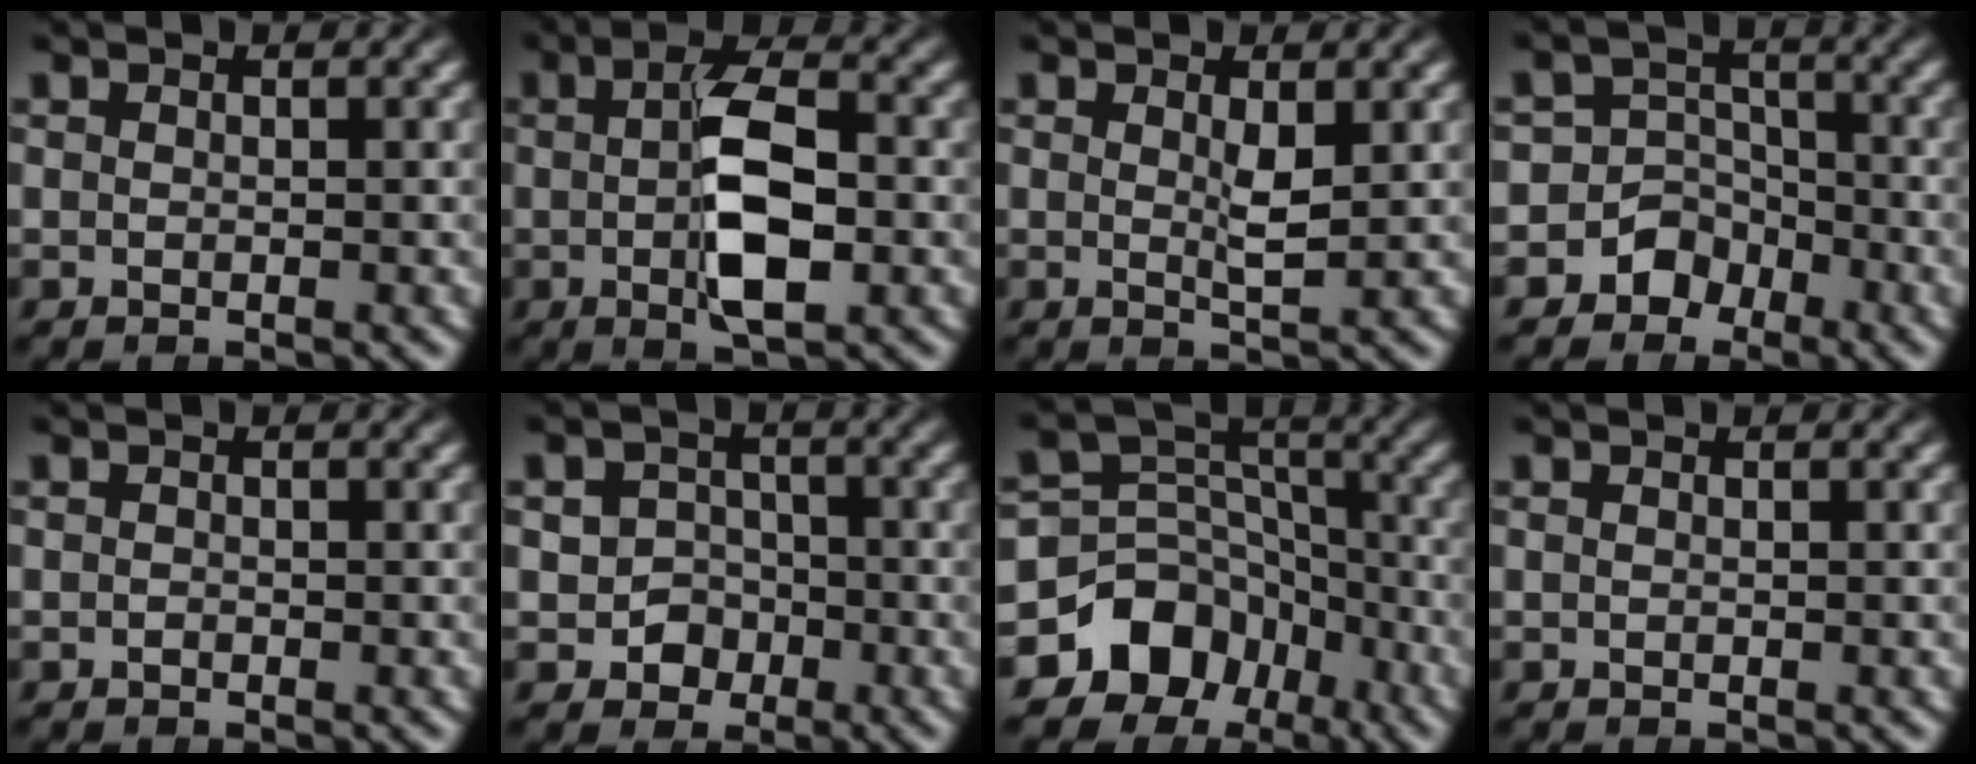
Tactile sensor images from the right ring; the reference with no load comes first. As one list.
[{"total": 5.7, "force": [-0.5, 1.6, 5.5], "torque": [-0.089, -0.006, -0.007]}, {"total": 1.5, "force": [0.5, -0.1, 1.4], "torque": [-0.034, -0.019, 0.011]}, {"total": 7.5, "force": [-2.8, 6.7, 1.9], "torque": [-0.062, -0.031, -0.046]}, {"total": 0.0}, {"total": 4.8, "force": [-1.4, 4.5, 0.8], "torque": [-0.023, -0.016, -0.023]}, {"total": 11.6, "force": [-3.6, 10.1, 4.5], "torque": [-0.088, -0.039, -0.060]}, {"total": 0.0}]